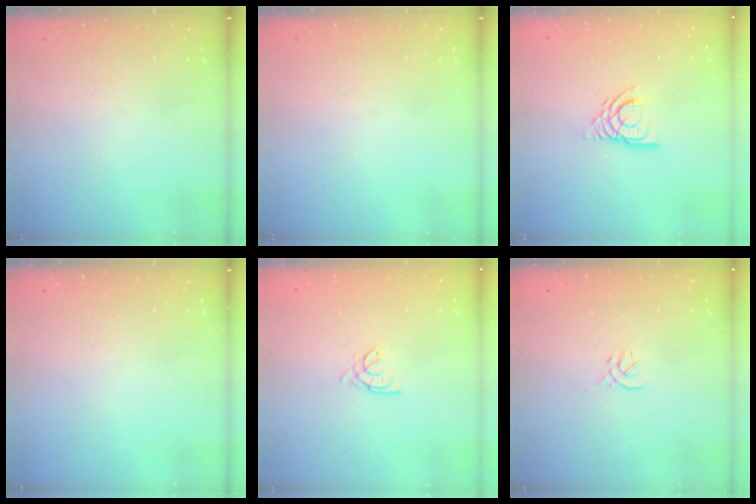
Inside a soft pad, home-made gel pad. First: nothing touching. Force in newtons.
{"total": 0.0}
{"total": 10.5, "press": 10.4, "slide": 1.3}
{"total": 0.0}
{"total": 2.3, "press": 2.3, "slide": 0.5}
{"total": 0.0}